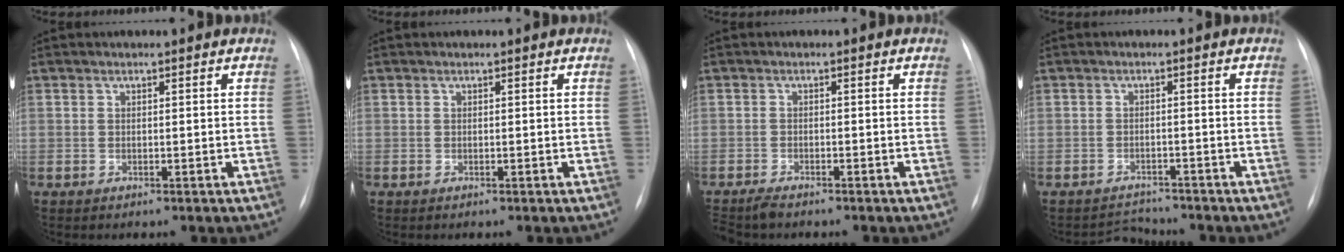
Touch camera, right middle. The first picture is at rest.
{"total": 0.0}
{"total": 3.0, "force": [-2.7, 0.5, 1.2], "torque": [-0.021, -0.009, -0.046]}
{"total": 2.8, "force": [-2.4, 0.6, -1.2], "torque": [0.018, -0.002, -0.037]}